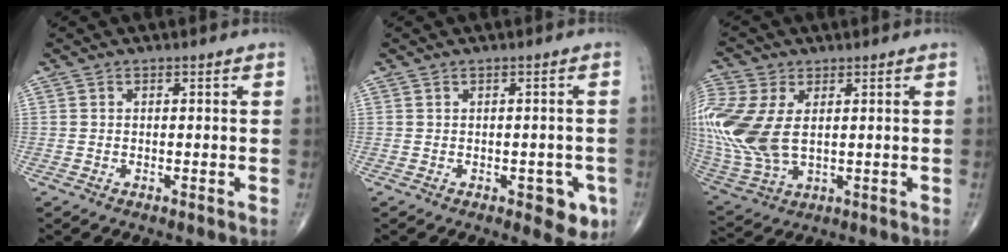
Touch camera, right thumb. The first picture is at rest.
{"total": 5.1, "force": [-1.8, 2.6, 4.0], "torque": [-0.019, 0.001, -0.018]}
{"total": 17.0, "force": [2.3, 10.3, 13.4], "torque": [-0.343, -0.009, 0.056]}